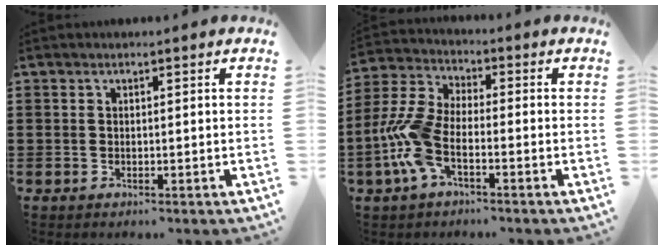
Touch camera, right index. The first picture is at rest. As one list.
[{"total": 8.4, "force": [-3.0, 3.5, 7.0], "torque": [-0.188, -0.012, -0.062]}]